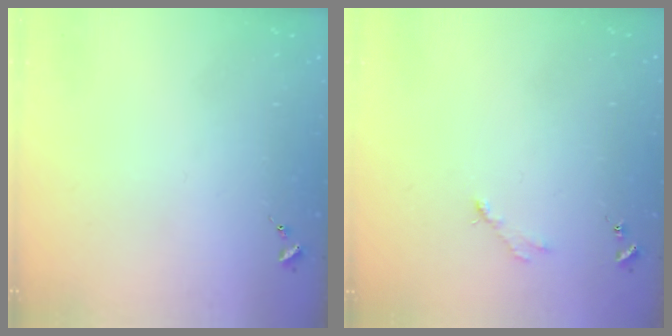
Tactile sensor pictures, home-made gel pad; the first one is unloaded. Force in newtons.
{"total": 2.8, "press": 2.8, "slide": 0.4}